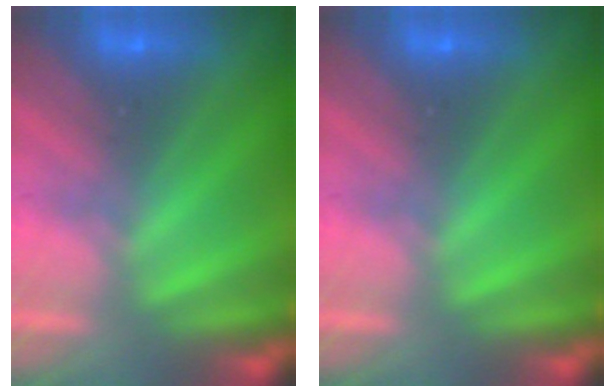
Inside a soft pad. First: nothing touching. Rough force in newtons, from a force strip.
{"total": 0.0}